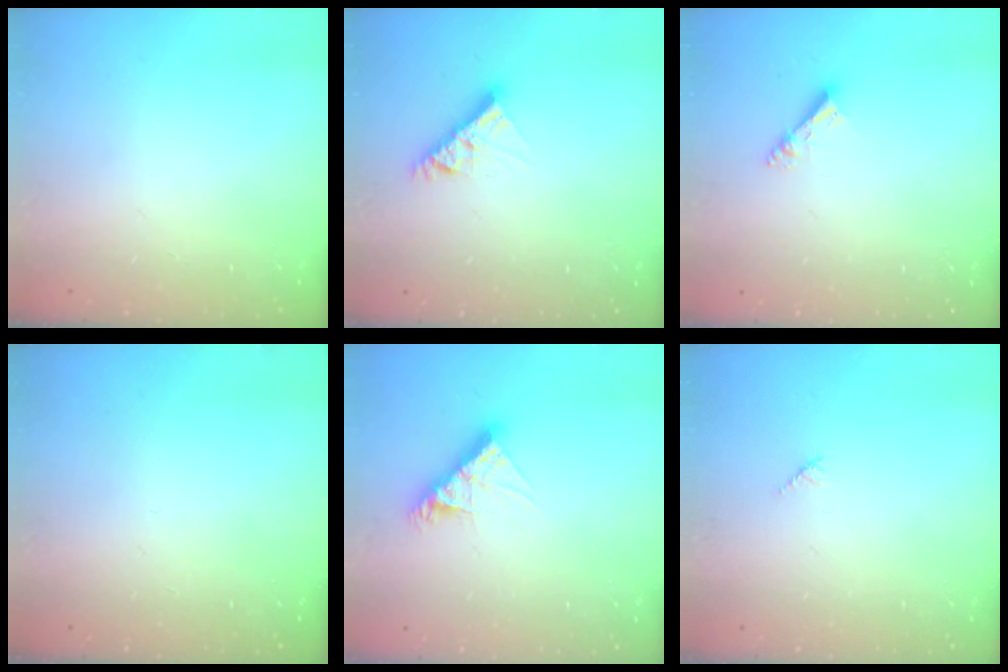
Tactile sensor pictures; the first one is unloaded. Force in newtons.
{"total": 8.5, "press": 8.5, "slide": 0.3}
{"total": 4.7, "press": 4.7, "slide": 0.2}
{"total": 0.0}
{"total": 9.0, "press": 9.0, "slide": 0.6}
{"total": 3.1, "press": 3.0, "slide": 0.4}